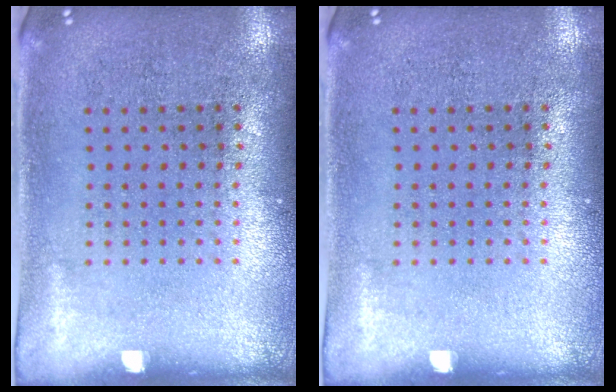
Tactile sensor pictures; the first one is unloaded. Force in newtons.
{"total": 0.0}